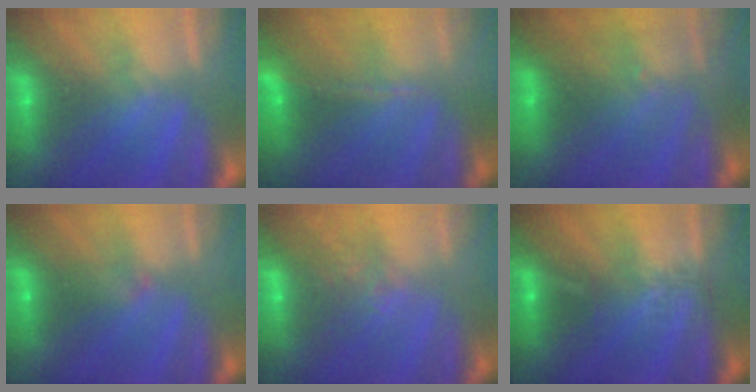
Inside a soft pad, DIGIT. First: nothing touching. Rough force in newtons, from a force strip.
{"total": 1.1}
{"total": 3.0}
{"total": 2.2}
{"total": 4.5}
{"total": 4.6}